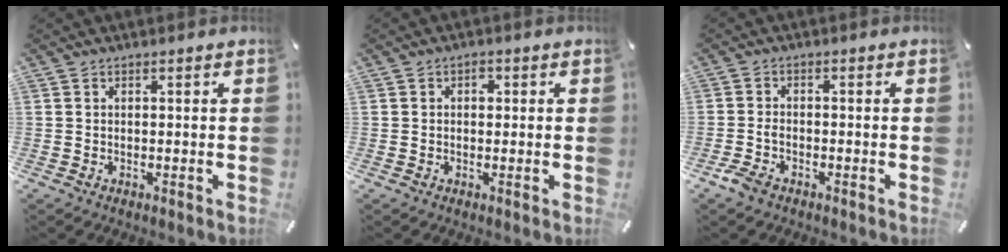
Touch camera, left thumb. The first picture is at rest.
{"total": 1.8, "force": [0.2, 1.4, 1.1], "torque": [-0.008, 0.001, -0.003]}
{"total": 3.0, "force": [-1.9, 1.7, 1.5], "torque": [-0.040, 0.005, -0.040]}